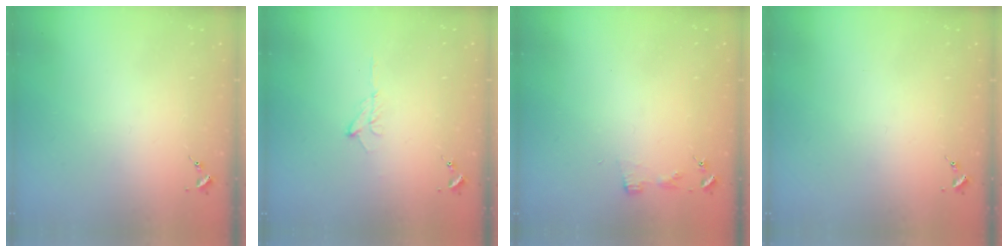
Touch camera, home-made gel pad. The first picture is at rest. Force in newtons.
{"total": 6.5, "press": 6.5, "slide": 0.8}
{"total": 2.9, "press": 2.9, "slide": 0.3}
{"total": 0.0}